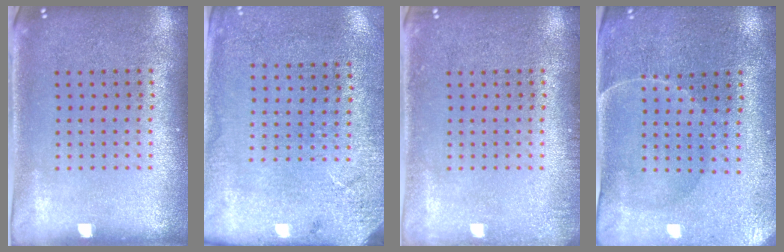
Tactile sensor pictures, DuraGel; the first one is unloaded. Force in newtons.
{"total": 2.7, "press": 2.2, "slide": 1.5}
{"total": 1.1, "press": 1.0, "slide": 0.2}
{"total": 0.6, "press": 0.4, "slide": 0.5}